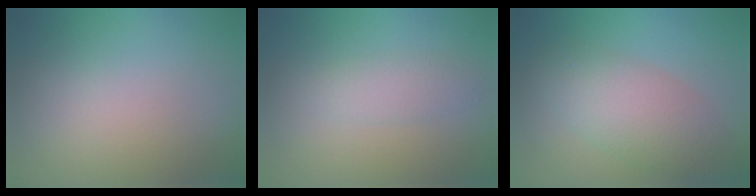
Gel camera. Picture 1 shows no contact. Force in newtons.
{"total": 1.8, "press": 1.8, "slide": 0.1}
{"total": 4.7, "press": 4.7, "slide": 0.3}